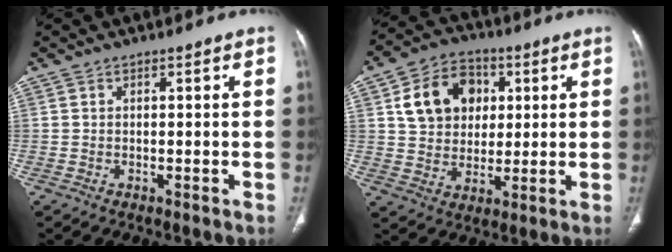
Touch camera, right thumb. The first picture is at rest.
{"total": 13.2, "force": [3.9, 10.4, 7.2], "torque": [-0.091, 0.002, 0.066]}